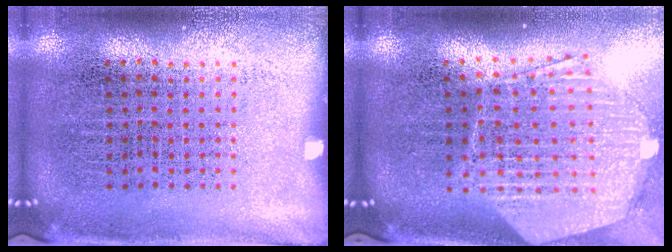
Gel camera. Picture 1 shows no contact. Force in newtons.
{"total": 1.9, "press": 1.8, "slide": 0.8}